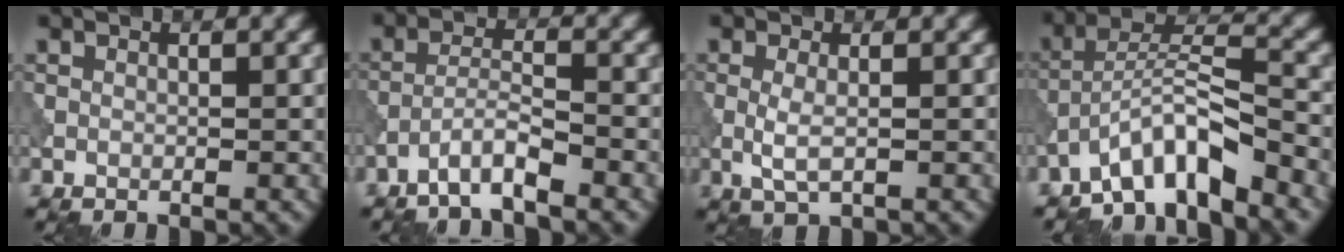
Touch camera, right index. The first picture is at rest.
{"total": 3.1, "force": [-2.4, 0.3, 2.0], "torque": [-0.035, 0.010, -0.054]}
{"total": 2.0, "force": [-0.2, 0.5, 1.9], "torque": [-0.044, -0.004, -0.005]}
{"total": 6.5, "force": [-5.0, 1.3, 3.9], "torque": [-0.066, 0.011, -0.095]}